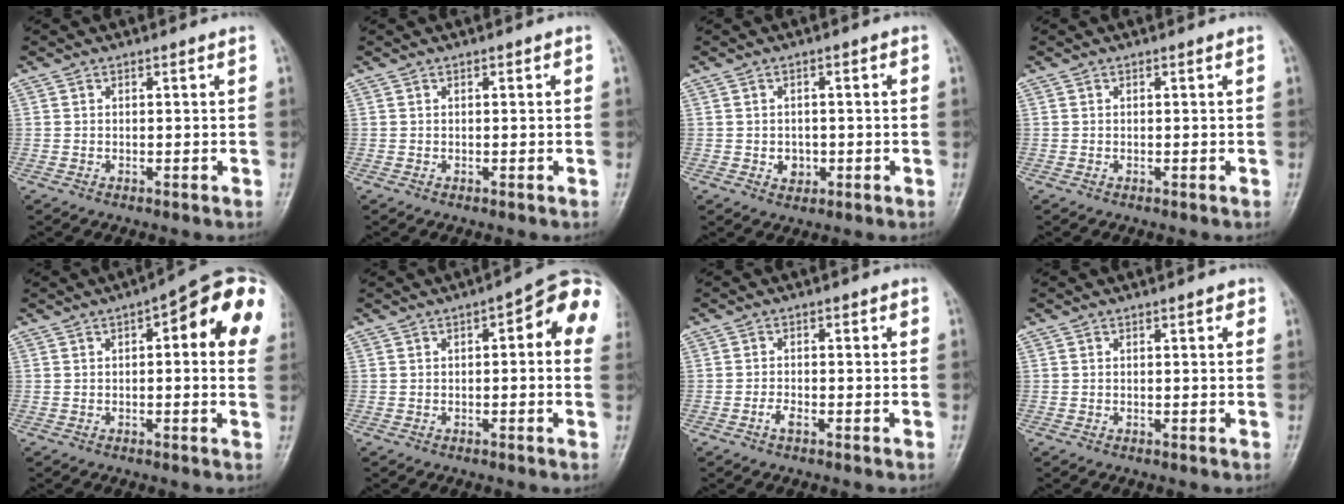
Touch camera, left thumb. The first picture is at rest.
{"total": 0.0}
{"total": 2.9, "force": [-0.9, 2.5, 1.1], "torque": [0.000, 0.003, -0.008]}
{"total": 0.0}
{"total": 14.2, "force": [4.0, 4.8, 12.7], "torque": [-0.129, 0.014, 0.036]}
{"total": 9.1, "force": [2.0, 3.3, 8.2], "torque": [-0.078, 0.026, 0.014]}
{"total": 1.9, "force": [-1.1, 0.9, 1.2], "torque": [-0.020, 0.008, -0.022]}
{"total": 1.2, "force": [0.6, 0.5, 1.0], "torque": [-0.011, 0.002, 0.004]}